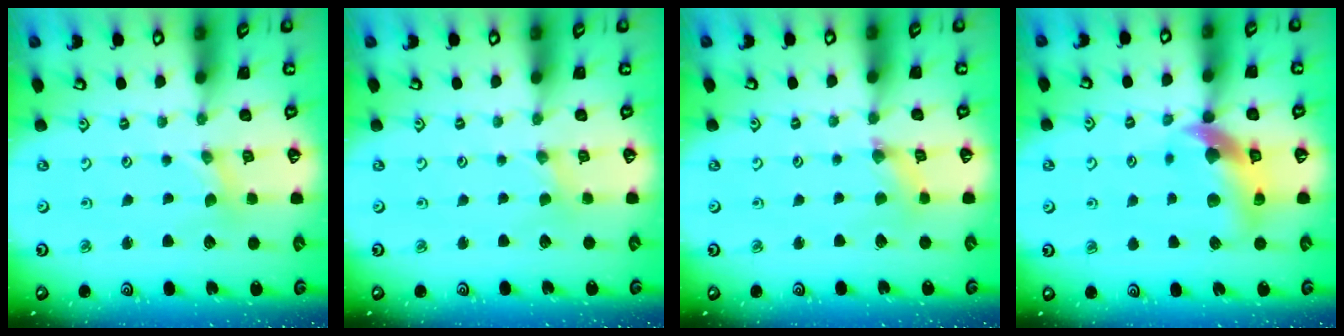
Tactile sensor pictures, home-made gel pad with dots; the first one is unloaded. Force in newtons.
{"total": 0.7, "press": 0.7, "slide": 0.1}
{"total": 1.5, "press": 1.5, "slide": 0.3}
{"total": 12.5, "press": 12.4, "slide": 1.9}